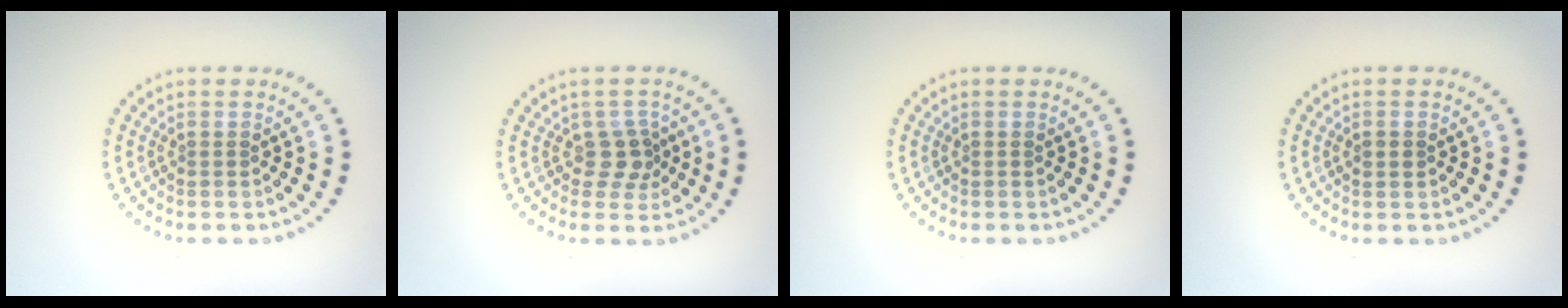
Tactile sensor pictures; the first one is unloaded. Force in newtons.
{"total": 2.2, "press": 1.9, "slide": 1.2}
{"total": 0.0}
{"total": 1.1, "press": 1.1, "slide": 0.1}